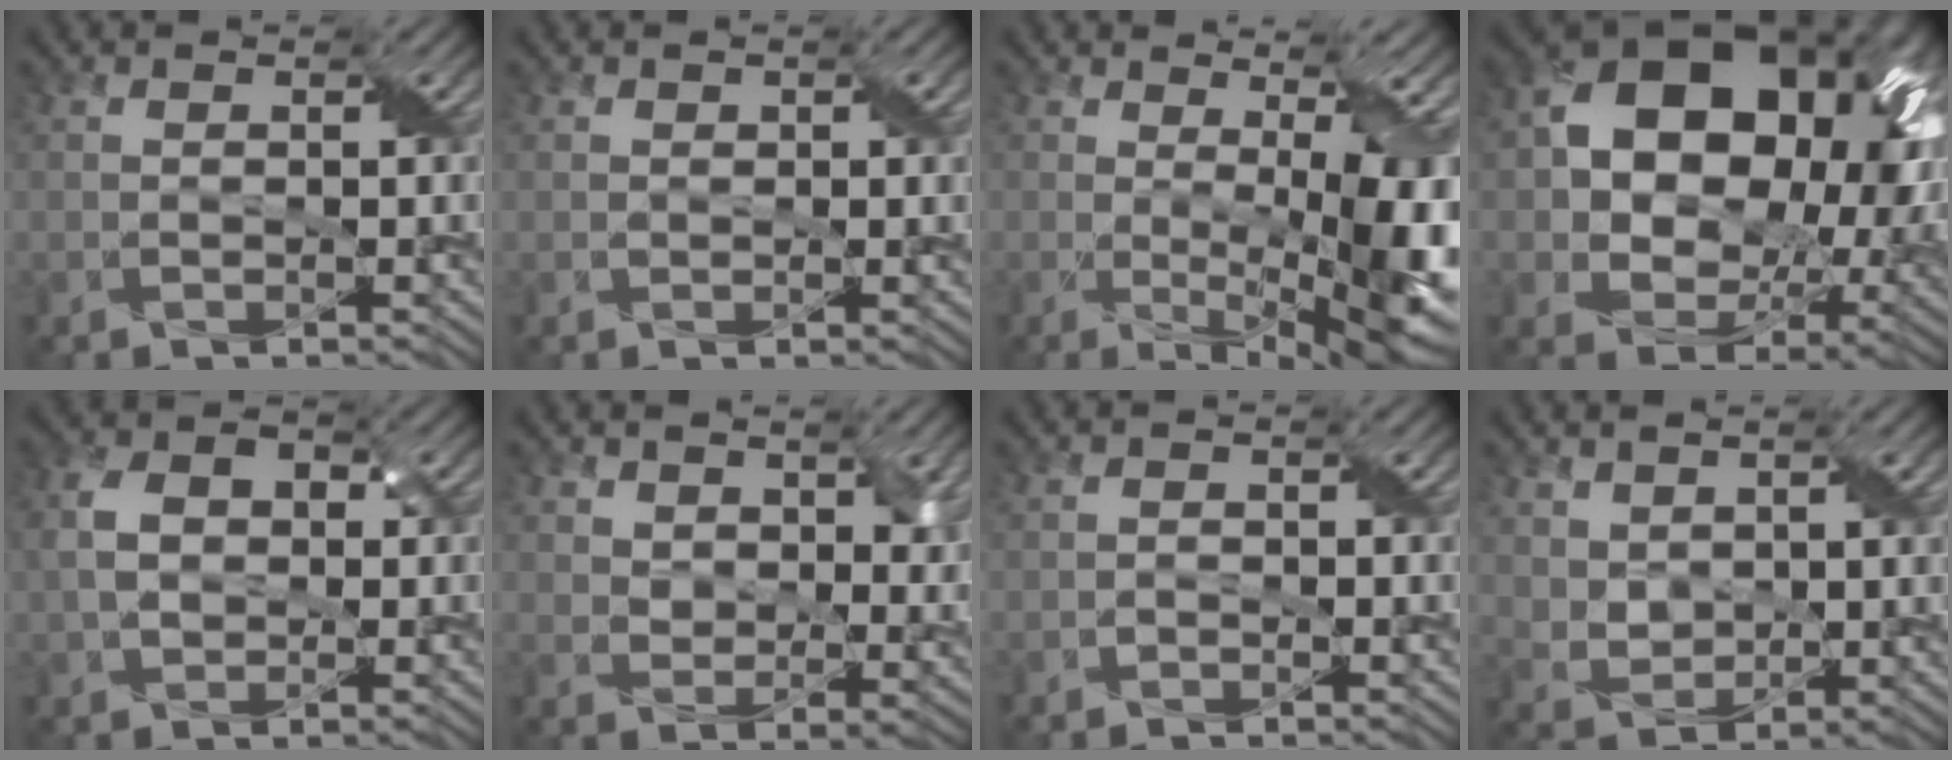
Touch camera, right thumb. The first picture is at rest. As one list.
[{"total": 1.0, "force": [0.4, 0.7, 0.5], "torque": [-0.011, -0.001, 0.008]}, {"total": 14.9, "force": [-0.6, 6.0, 13.6], "torque": [-0.170, -0.014, 0.016]}, {"total": 16.7, "force": [3.1, 12.2, 11.0], "torque": [-0.178, 0.004, 0.065]}, {"total": 6.0, "force": [0.5, 4.2, 4.2], "torque": [-0.089, 0.012, 0.004]}, {"total": 6.0, "force": [3.2, 3.8, 3.4], "torque": [-0.079, -0.007, 0.061]}, {"total": 0.8, "force": [-0.4, 0.4, 0.5], "torque": [-0.009, 0.002, -0.007]}, {"total": 3.9, "force": [2.3, 2.5, 1.9], "torque": [-0.055, -0.007, 0.051]}]